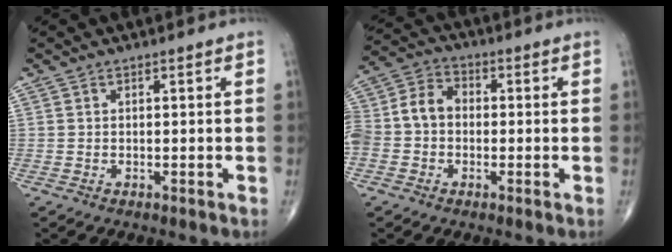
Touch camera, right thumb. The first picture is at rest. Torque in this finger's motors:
{"motor_torque": [0.40, 0.41, 0.79, 0.38, 0.16]}